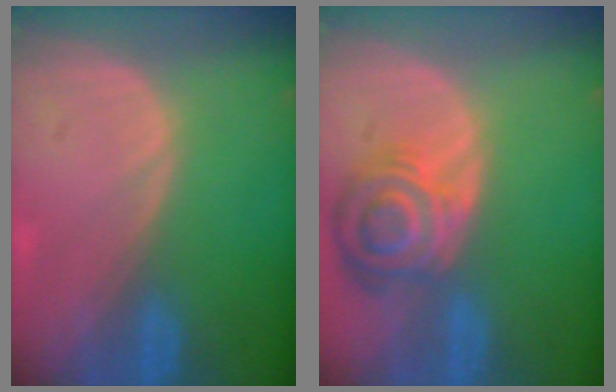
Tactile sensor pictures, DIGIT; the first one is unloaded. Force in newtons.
{"total": 8.4, "press": 7.4, "slide": 3.9}